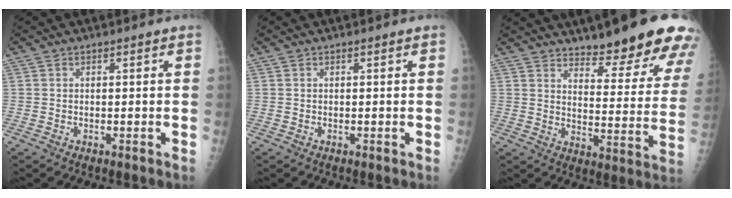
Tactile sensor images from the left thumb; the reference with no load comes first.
{"total": 0.0}
{"total": 20.2, "force": [15.3, 4.7, 12.4], "torque": [-0.133, -0.100, 0.201]}